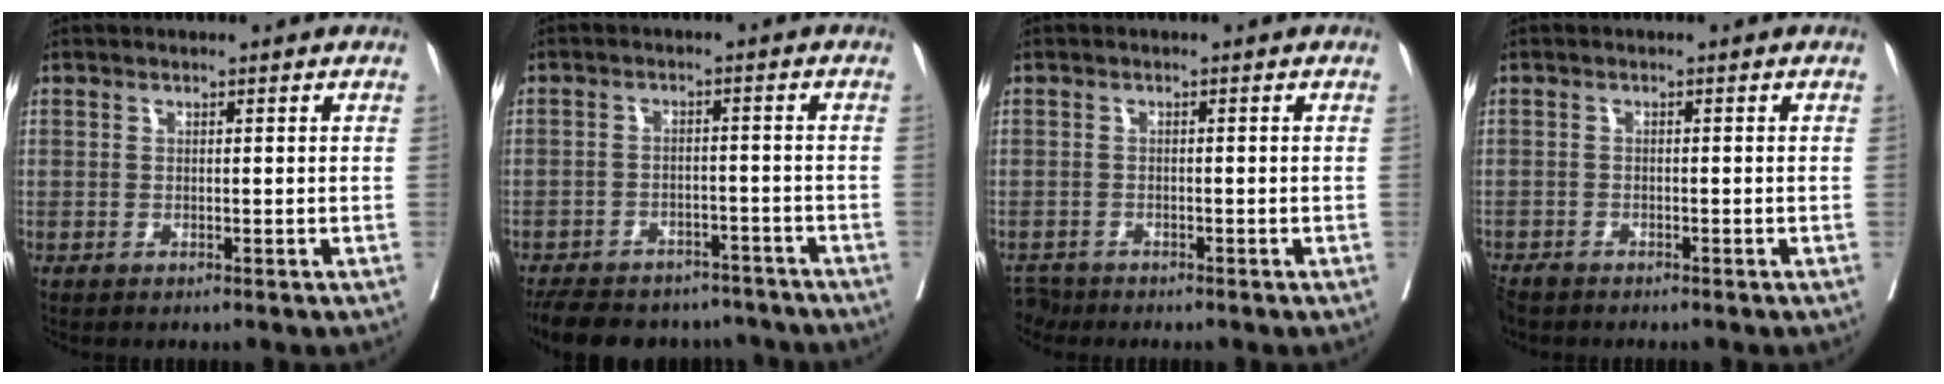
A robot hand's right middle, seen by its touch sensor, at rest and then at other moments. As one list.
[{"total": 16.3, "force": [-13.9, 6.6, 5.4], "torque": [-0.129, 0.001, -0.186]}, {"total": 1.9, "force": [-1.8, 0.5, -0.3], "torque": [0.005, -0.006, -0.033]}, {"total": 3.1, "force": [-2.8, 1.1, 0.9], "torque": [-0.015, -0.008, -0.049]}]